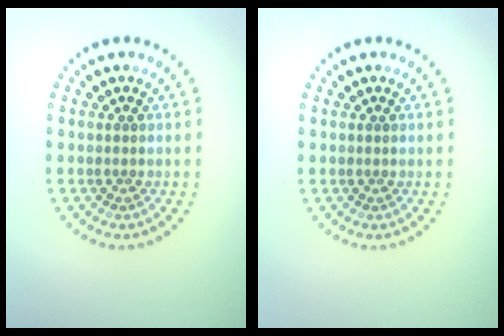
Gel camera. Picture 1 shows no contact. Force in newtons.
{"total": 0.0}